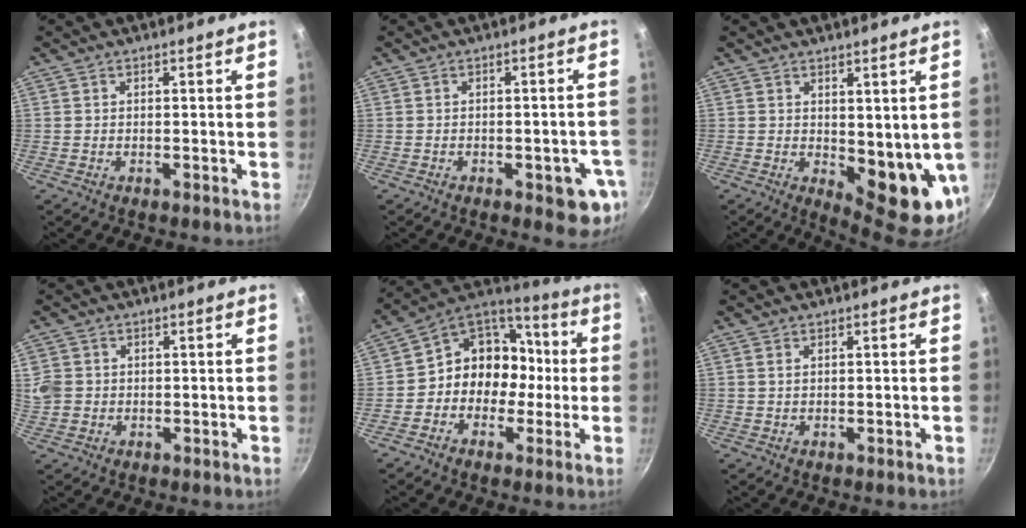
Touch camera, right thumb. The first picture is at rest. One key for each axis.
{"total": 7.6, "fx": -2.6, "fy": 3.2, "fz": 6.4, "tx": -0.051, "ty": 0.007, "tz": -0.030}
{"total": 10.4, "fx": 0.8, "fy": 4.8, "fz": 9.2, "tx": -0.098, "ty": -0.024, "tz": 0.026}
{"total": 5.2, "fx": 0.3, "fy": 4.7, "fz": 2.2, "tx": -0.040, "ty": -0.001, "tz": 0.006}
{"total": 13.2, "fx": -1.8, "fy": 11.3, "fz": 6.6, "tx": -0.042, "ty": 0.053, "tz": -0.048}
{"total": 0.7, "fx": 0.3, "fy": 0.4, "fz": 0.5, "tx": -0.009, "ty": 0.001, "tz": 0.004}